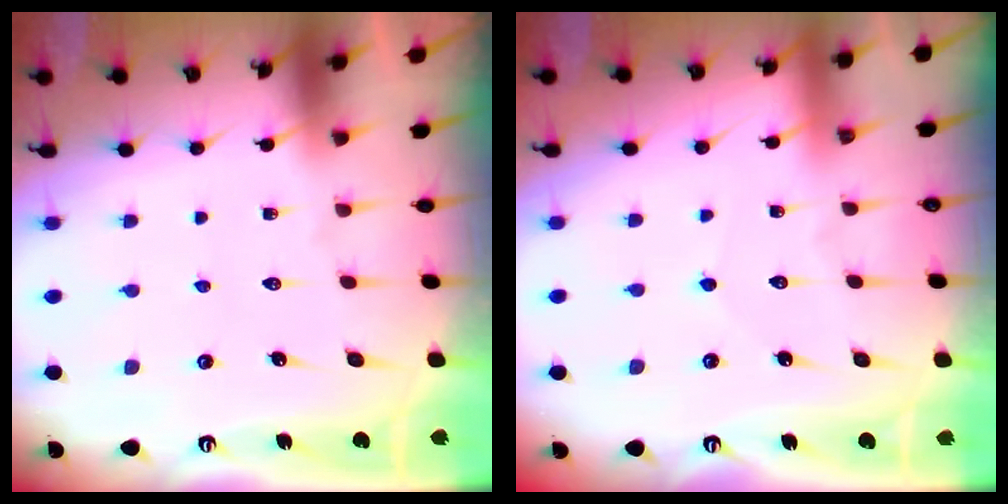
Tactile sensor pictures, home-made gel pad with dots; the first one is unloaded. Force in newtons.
{"total": 2.6, "press": 2.6, "slide": 0.2}